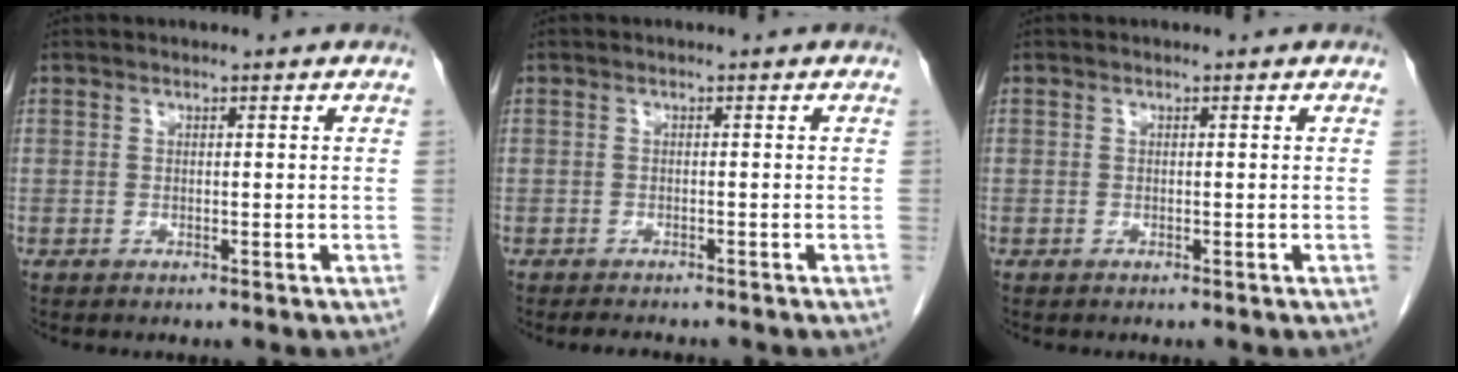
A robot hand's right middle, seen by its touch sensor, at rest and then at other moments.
{"total": 3.0, "force": [-2.7, 0.6, 1.2], "torque": [-0.019, -0.007, -0.036]}
{"total": 0.0}